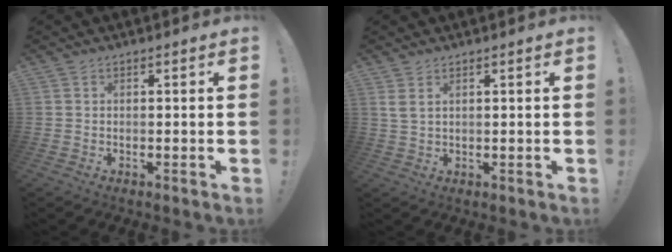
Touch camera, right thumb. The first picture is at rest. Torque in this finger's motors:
{"motor_torque": [0.12, 0.21, 0.29, -0.25, 0.00]}